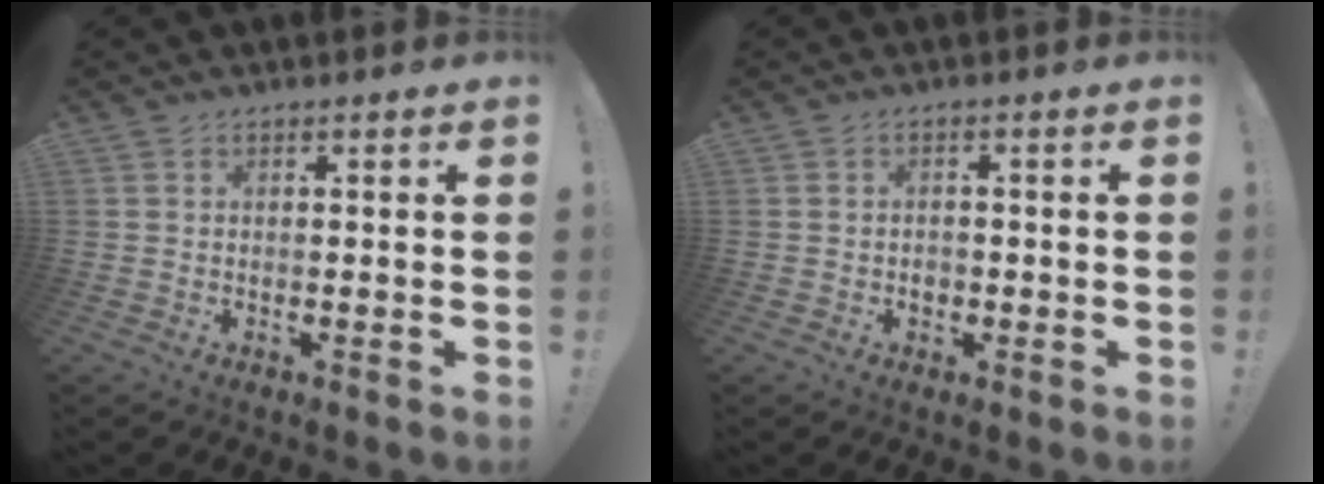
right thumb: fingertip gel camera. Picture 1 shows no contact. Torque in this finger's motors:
{"motor_torque": [0.14, 0.03, 0.03, -0.23, 0.00]}